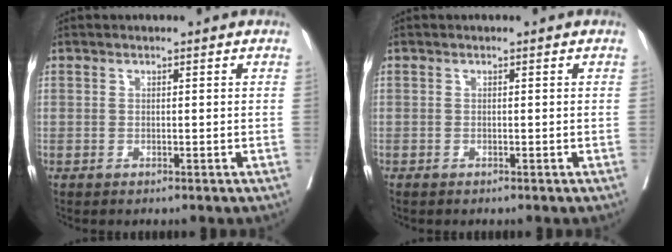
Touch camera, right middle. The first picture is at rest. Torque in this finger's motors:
{"motor_torque": [0.96, -1.02, 0.27, 0.08]}